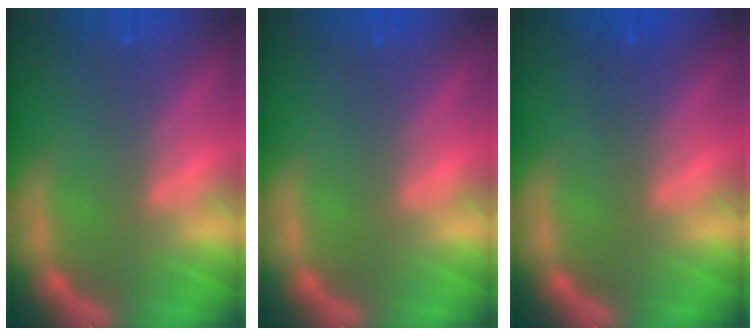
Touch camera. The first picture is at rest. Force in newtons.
{"total": 0.0}
{"total": 1.5}